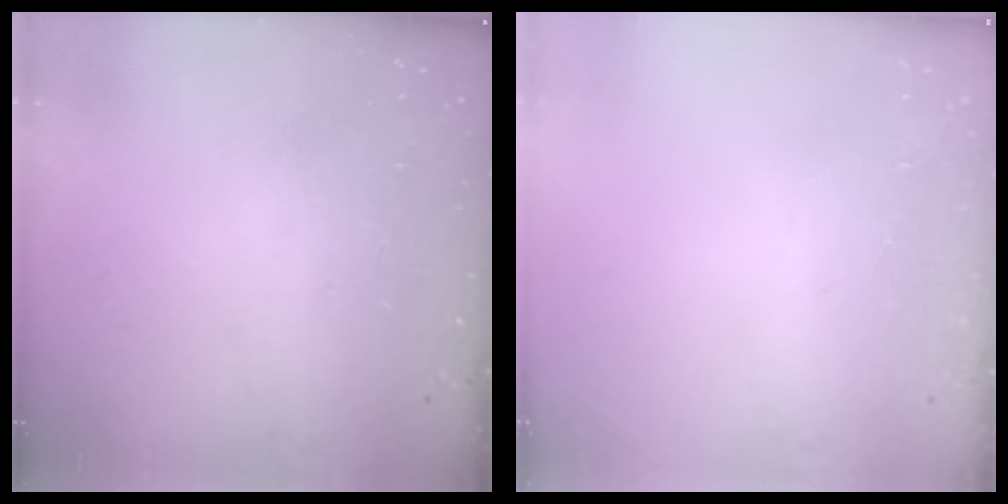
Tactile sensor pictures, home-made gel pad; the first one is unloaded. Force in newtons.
{"total": 2.7, "press": 2.6, "slide": 0.8}